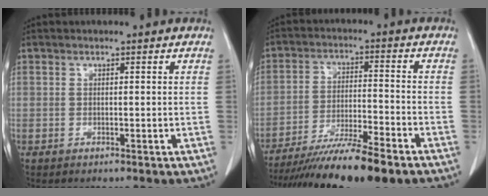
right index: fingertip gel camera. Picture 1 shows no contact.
{"total": 15.4, "force": [-12.3, 0.6, 9.2], "torque": [-0.154, -0.031, -0.202]}